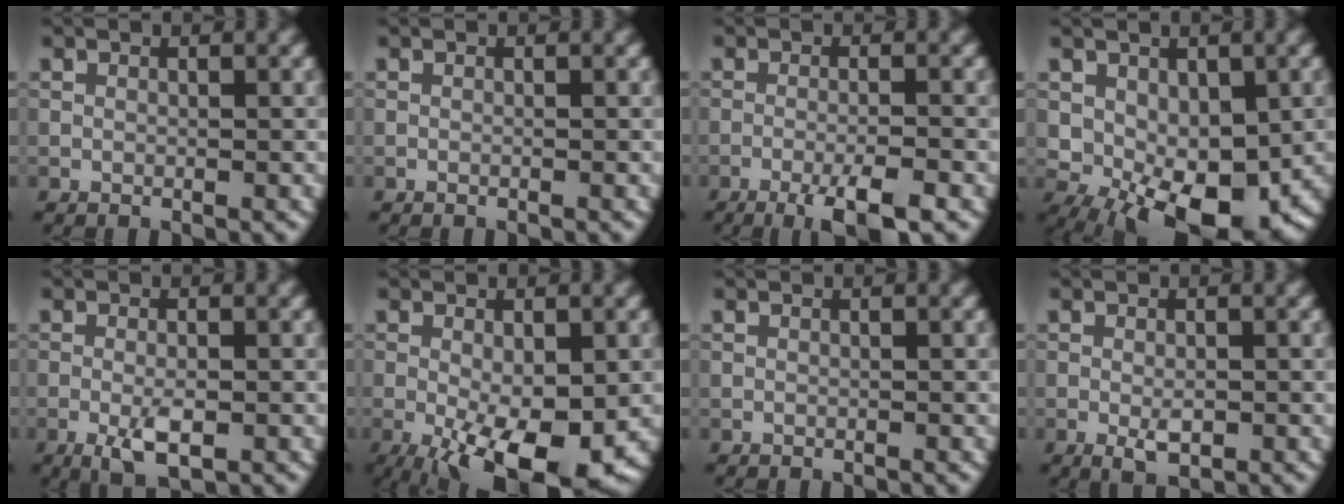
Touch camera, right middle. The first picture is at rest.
{"total": 0.0}
{"total": 4.4, "force": [-2.6, 0.7, 3.5], "torque": [-0.058, 0.003, -0.046]}
{"total": 8.0, "force": [-1.6, 4.7, 6.3], "torque": [-0.098, -0.008, -0.025]}
{"total": 3.4, "force": [-1.2, 1.1, 2.9], "torque": [-0.057, -0.007, -0.022]}
{"total": 10.0, "force": [-3.4, 4.0, 8.5], "torque": [-0.147, -0.030, -0.038]}
{"total": 0.0}
{"total": 2.1, "force": [-0.6, 1.0, 1.8], "torque": [-0.031, -0.004, -0.007]}